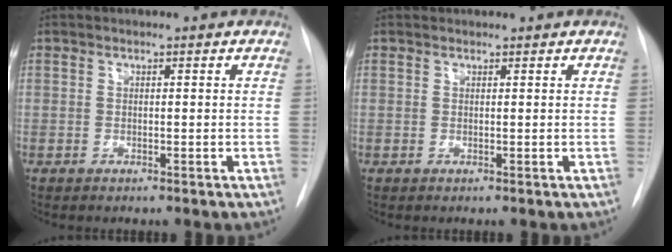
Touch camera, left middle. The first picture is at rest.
{"total": 1.1, "force": [1.1, 0.3, 0.1], "torque": [-0.004, 0.020, 0.021]}